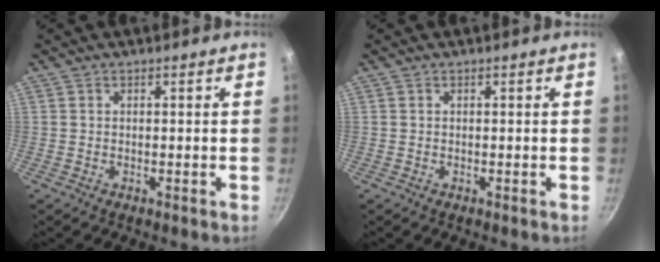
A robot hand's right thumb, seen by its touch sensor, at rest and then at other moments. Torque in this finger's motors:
{"motor_torque": [0.00, 0.00, 0.00, 0.00, 0.00]}